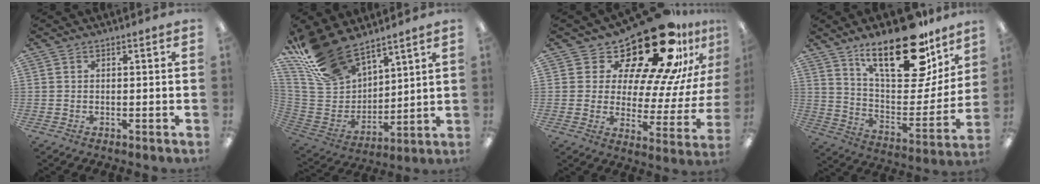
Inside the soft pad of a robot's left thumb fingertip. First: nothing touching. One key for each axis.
{"total": 18.9, "fx": 15.2, "fy": 8.6, "fz": 7.1, "tx": -0.173, "ty": -0.087, "tz": 0.289}
{"total": 25.4, "fx": 19.3, "fy": 8.9, "fz": 13.9, "tx": -0.203, "ty": -0.149, "tz": 0.317}
{"total": 26.2, "fx": 17.3, "fy": 10.6, "fz": 16.6, "tx": -0.242, "ty": -0.107, "tz": 0.292}